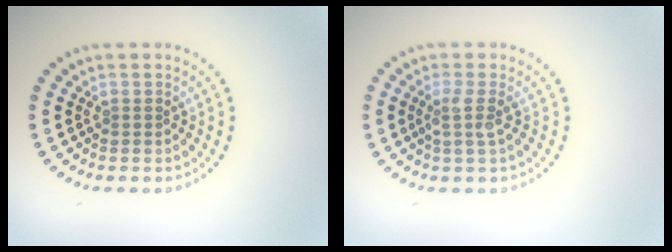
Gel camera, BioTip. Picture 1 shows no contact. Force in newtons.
{"total": 1.8, "press": 1.3, "slide": 1.3}